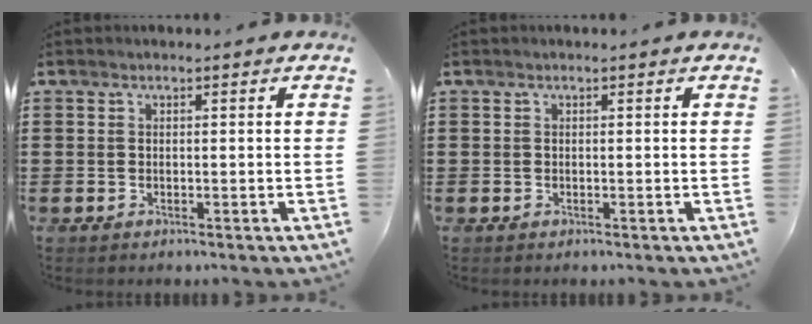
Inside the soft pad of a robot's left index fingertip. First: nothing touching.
{"total": 0.0}